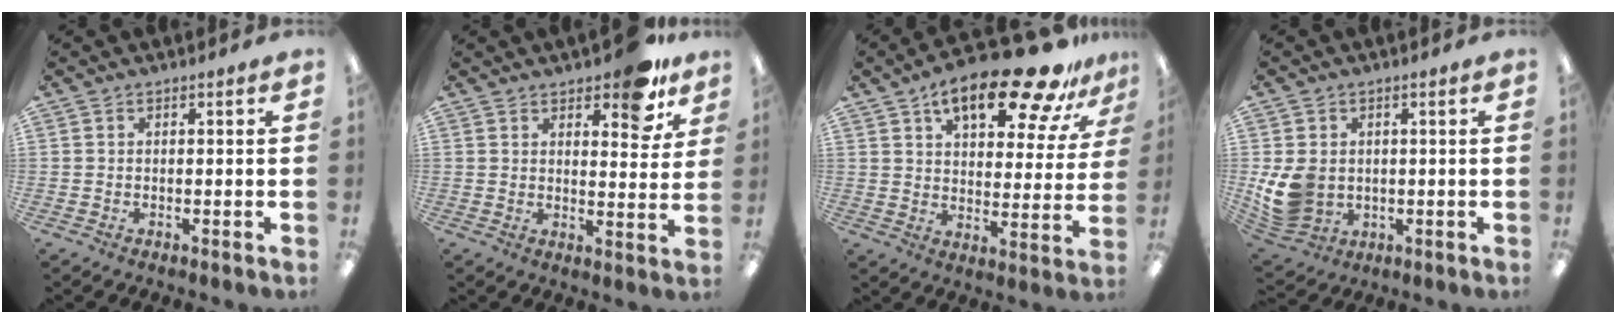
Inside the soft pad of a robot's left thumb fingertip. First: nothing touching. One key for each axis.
{"total": 10.4, "fx": 7.5, "fy": 4.2, "fz": 5.8, "tx": -0.061, "ty": -0.045, "tz": 0.125}
{"total": 20.6, "fx": 13.2, "fy": 7.9, "fz": 13.8, "tx": -0.197, "ty": -0.077, "tz": 0.214}
{"total": 9.8, "fx": -0.1, "fy": 8.1, "fz": 5.5, "tx": -0.124, "ty": 0.007, "tz": 0.004}